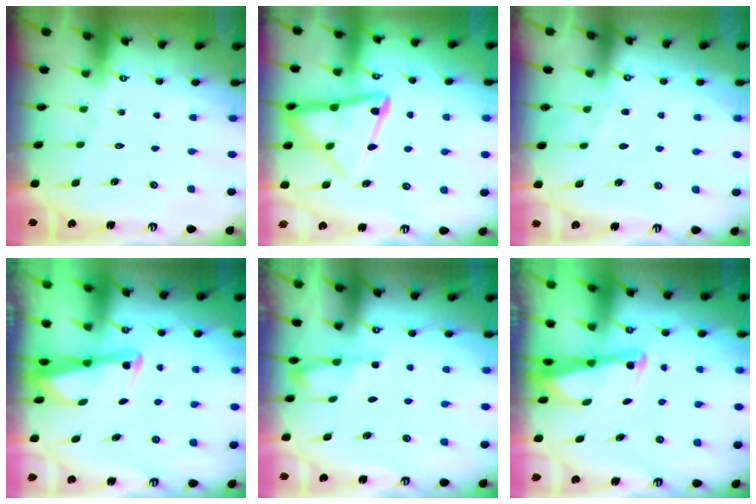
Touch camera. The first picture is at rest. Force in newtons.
{"total": 13.2, "press": 13.1, "slide": 1.2}
{"total": 2.8, "press": 2.8, "slide": 0.5}
{"total": 2.5, "press": 2.5, "slide": 0.2}
{"total": 2.6, "press": 2.6, "slide": 0.5}
{"total": 2.5, "press": 2.5, "slide": 0.2}